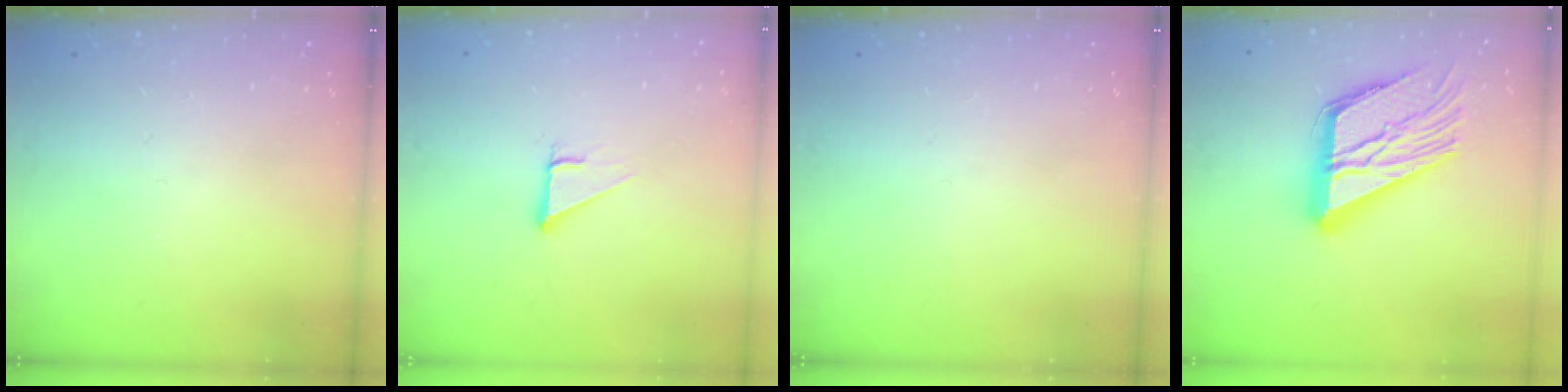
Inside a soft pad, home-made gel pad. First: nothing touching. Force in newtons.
{"total": 2.7, "press": 2.7, "slide": 0.0}
{"total": 0.0}
{"total": 22.8, "press": 22.7, "slide": 2.2}